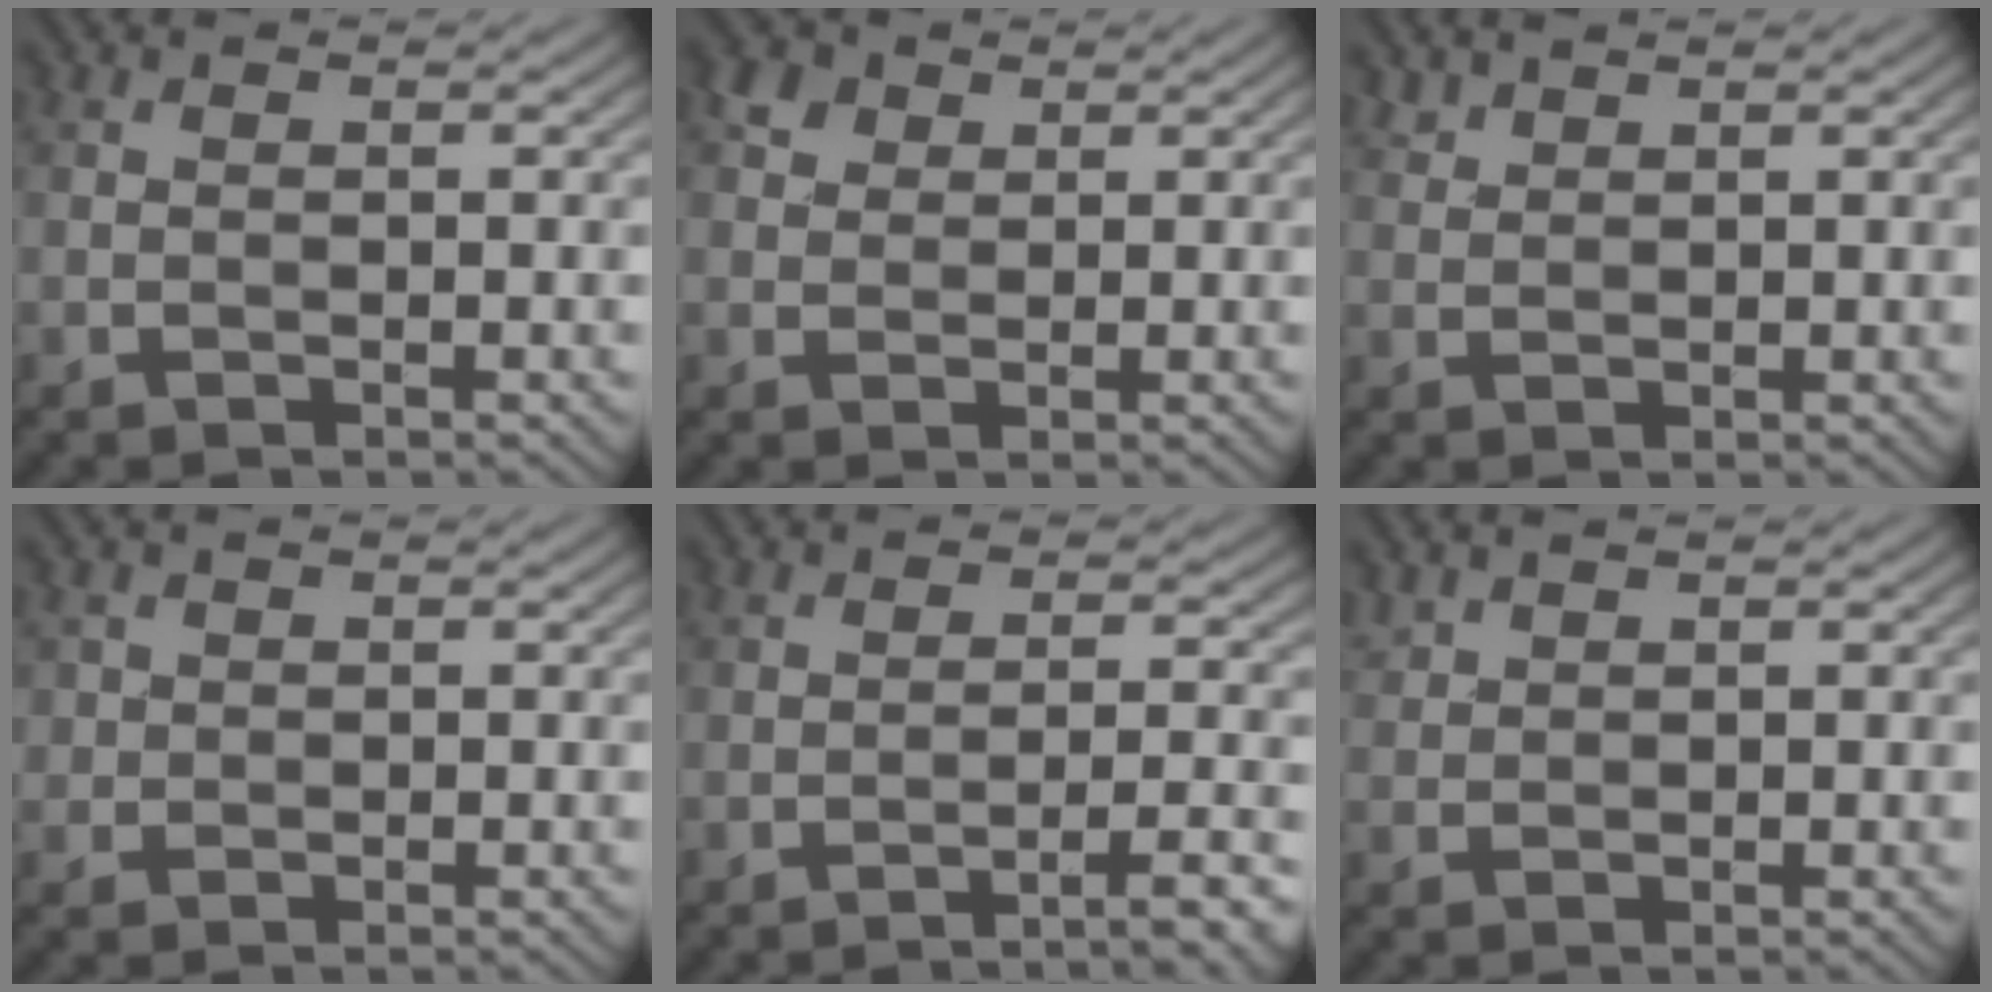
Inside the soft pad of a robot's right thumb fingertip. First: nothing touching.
{"total": 3.0, "force": [1.5, 2.3, 1.2], "torque": [-0.030, 0.005, 0.027]}
{"total": 1.5, "force": [1.4, 0.4, 0.3], "torque": [-0.011, 0.001, 0.035]}
{"total": 1.5, "force": [0.3, 1.4, 0.1], "torque": [0.000, -0.006, 0.005]}
{"total": 4.9, "force": [-3.1, 0.6, 3.8], "torque": [-0.048, 0.018, -0.058]}
{"total": 1.5, "force": [1.3, 0.5, 0.4], "torque": [-0.014, 0.005, 0.035]}